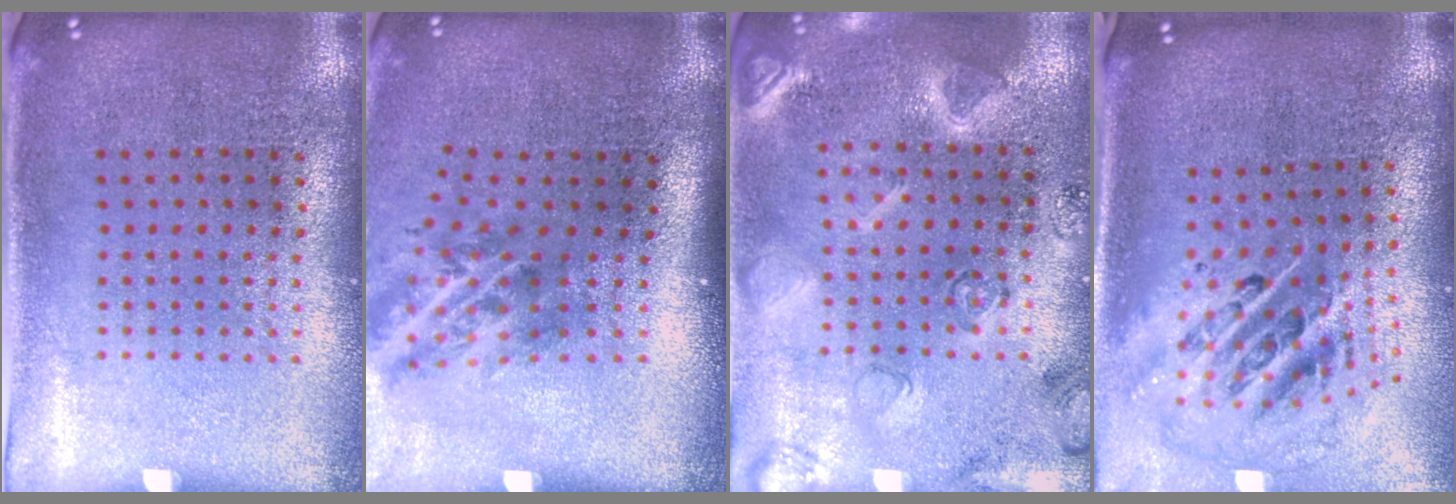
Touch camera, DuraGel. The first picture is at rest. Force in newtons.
{"total": 1.9, "press": 1.3, "slide": 1.5}
{"total": 2.5, "press": 2.5, "slide": 0.1}
{"total": 2.9, "press": 1.9, "slide": 2.1}